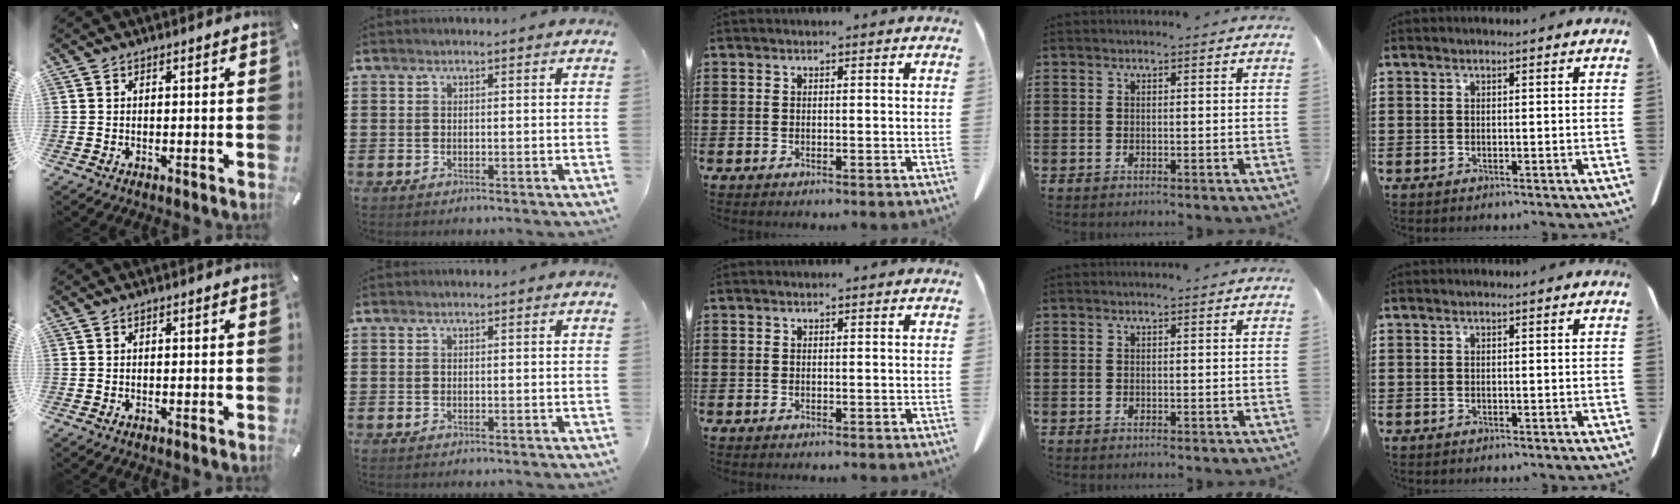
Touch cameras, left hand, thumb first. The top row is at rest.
{}